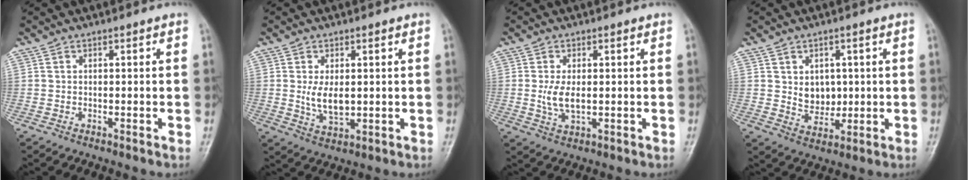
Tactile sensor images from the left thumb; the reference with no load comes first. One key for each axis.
{"total": 5.5, "fx": 0.5, "fy": 3.0, "fz": 4.6, "tx": -0.077, "ty": -0.013, "tz": 0.015}
{"total": 4.6, "fx": 0.1, "fy": 2.4, "fz": 4.0, "tx": -0.081, "ty": -0.011, "tz": 0.005}
{"total": 5.7, "fx": 0.9, "fy": 4.5, "fz": 3.4, "tx": -0.024, "ty": -0.011, "tz": 0.025}